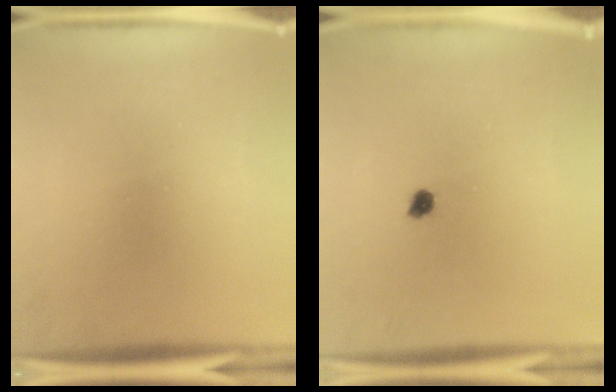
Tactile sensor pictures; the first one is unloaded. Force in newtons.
{"total": 1.4}